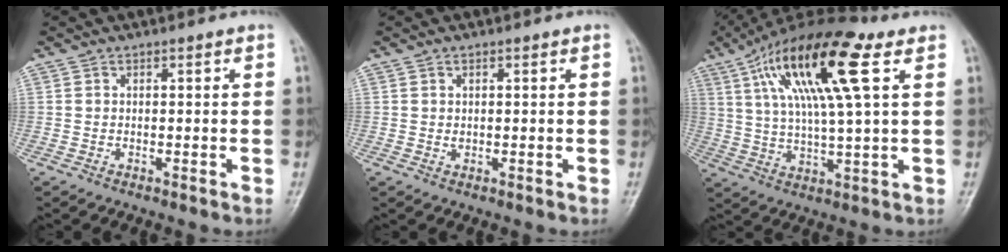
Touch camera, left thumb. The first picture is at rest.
{"total": 0.9, "force": [0.3, 0.6, 0.6], "torque": [-0.008, -0.002, 0.008]}
{"total": 19.5, "force": [7.8, 4.7, 17.2], "torque": [-0.313, 0.001, 0.131]}